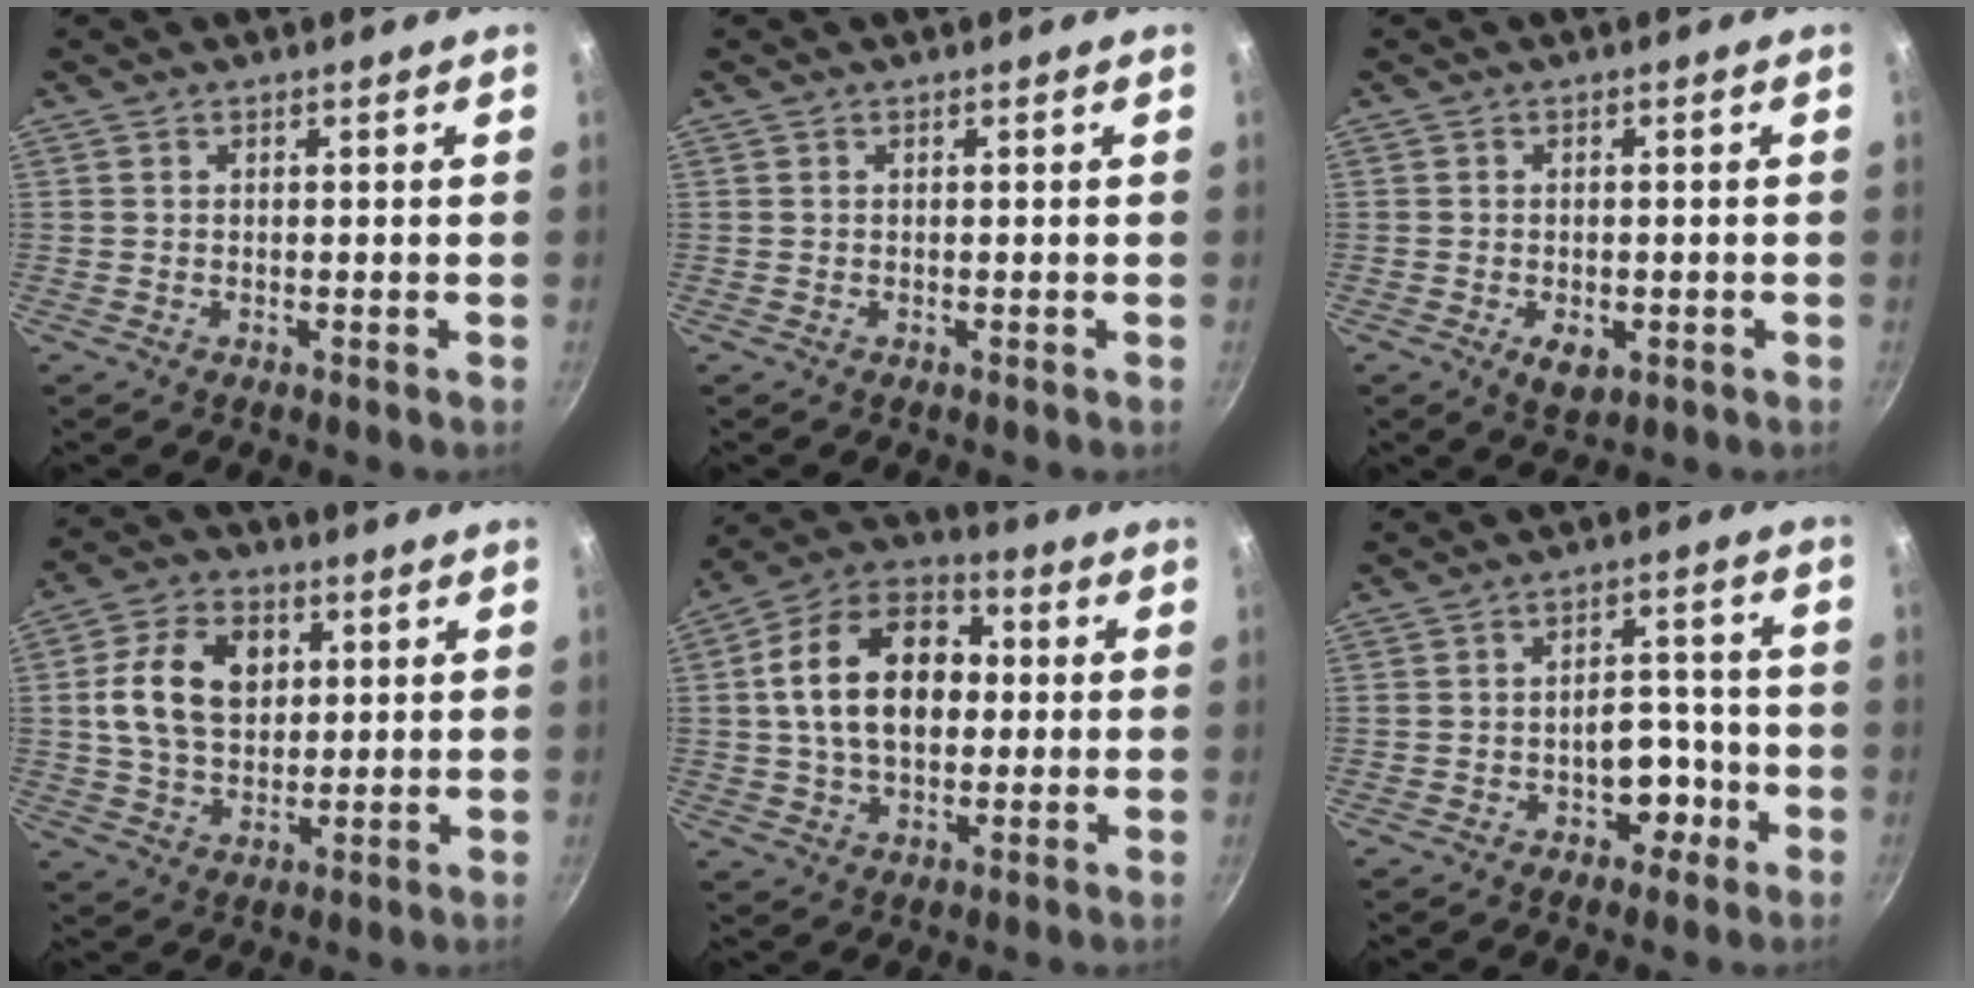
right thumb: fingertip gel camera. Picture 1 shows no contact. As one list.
[{"total": 0.0}, {"total": 4.2, "force": [-1.4, 2.4, 3.2], "torque": [-0.044, -0.001, -0.014]}, {"total": 13.0, "force": [2.8, 9.2, 8.8], "torque": [-0.139, 0.003, 0.043]}, {"total": 18.0, "force": [1.6, 12.2, 13.1], "torque": [-0.187, 0.029, 0.010]}, {"total": 6.7, "force": [-2.7, 4.6, 4.1], "torque": [-0.012, 0.033, -0.030]}]